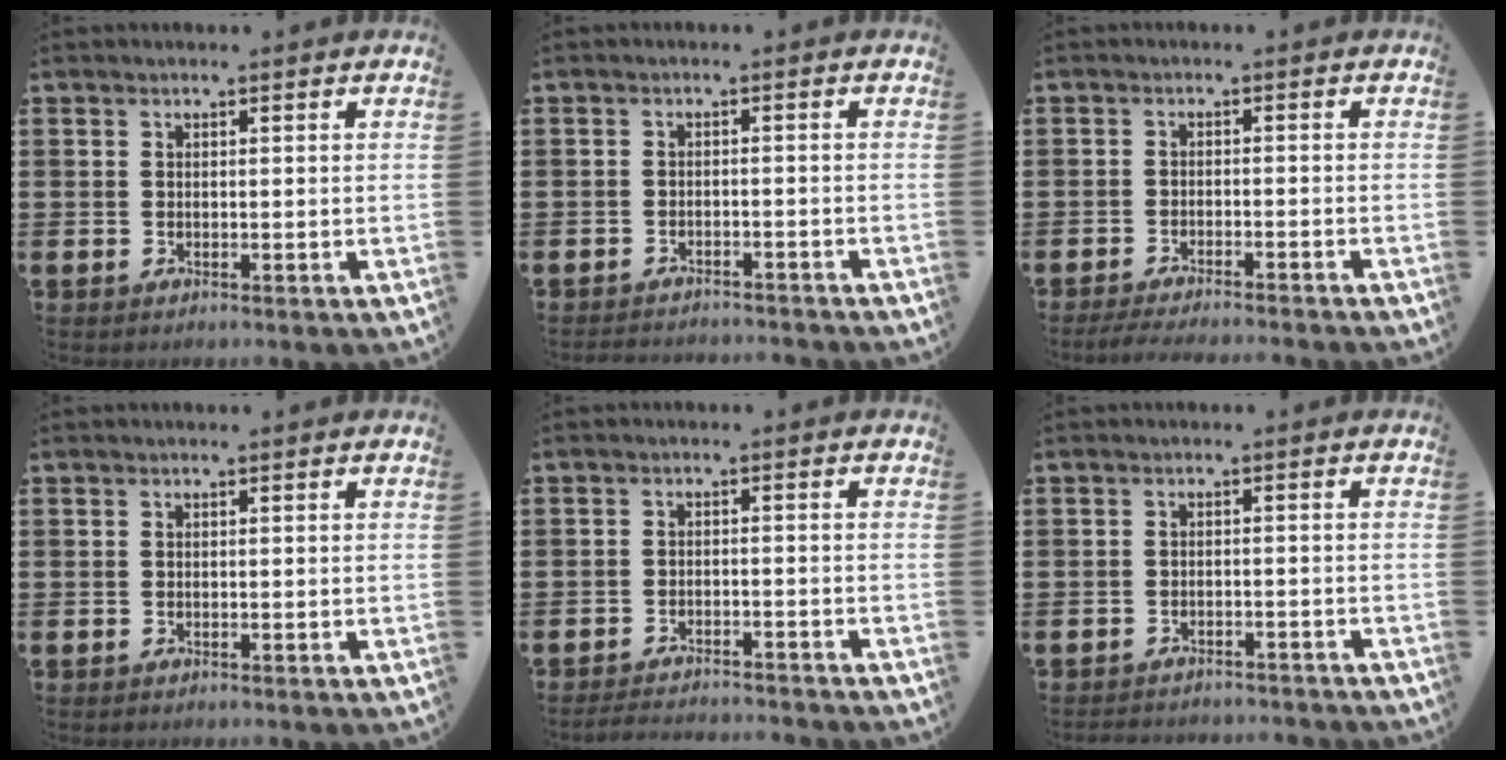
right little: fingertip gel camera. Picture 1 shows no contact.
{"total": 1.7, "force": [-1.7, -0.1, -0.1], "torque": [-0.001, 0.004, -0.036]}
{"total": 2.0, "force": [-1.9, -0.2, 0.8], "torque": [-0.010, 0.002, -0.037]}
{"total": 0.0}
{"total": 2.3, "force": [-2.3, -0.1, 0.1], "torque": [-0.004, 0.003, -0.048]}
{"total": 1.8, "force": [-1.8, -0.1, -0.1], "torque": [-0.002, 0.003, -0.039]}